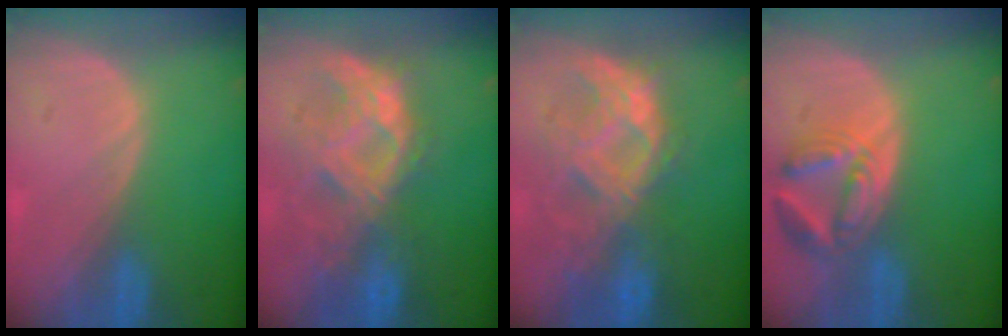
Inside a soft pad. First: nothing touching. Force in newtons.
{"total": 9.7, "press": 8.9, "slide": 3.9}
{"total": 9.6, "press": 8.9, "slide": 3.8}
{"total": 7.8, "press": 6.9, "slide": 3.6}